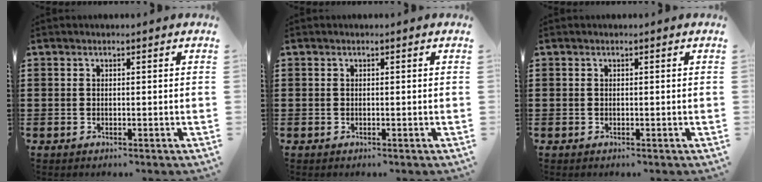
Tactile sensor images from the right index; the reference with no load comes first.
{"total": 0.0}
{"total": 0.0}